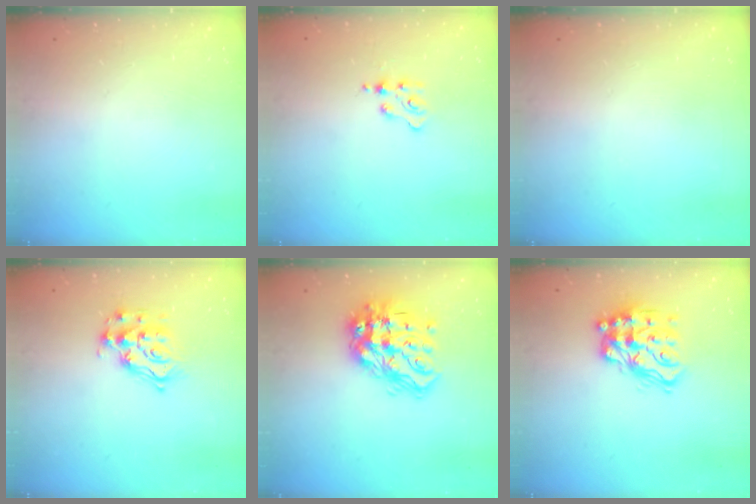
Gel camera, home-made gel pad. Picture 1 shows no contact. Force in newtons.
{"total": 2.3, "press": 2.3, "slide": 0.3}
{"total": 0.0}
{"total": 12.7, "press": 12.7, "slide": 0.8}
{"total": 18.0, "press": 18.0, "slide": 1.8}
{"total": 15.7, "press": 15.6, "slide": 1.7}